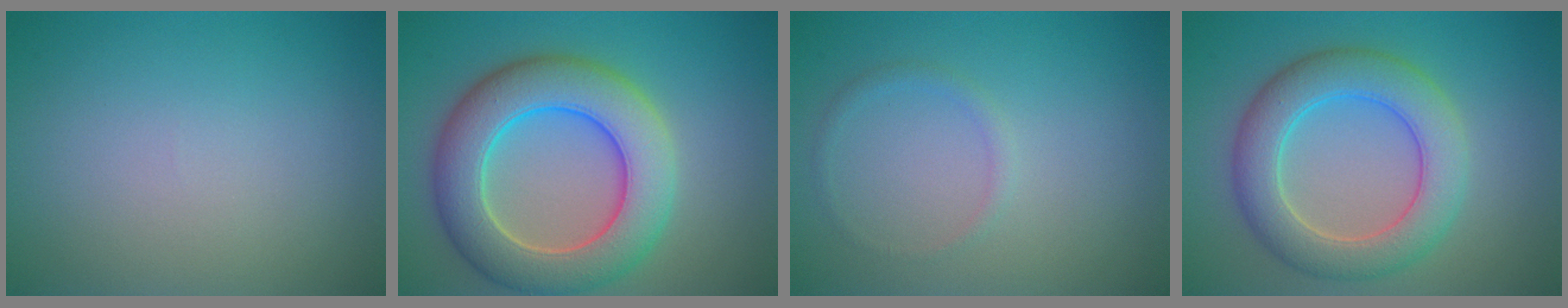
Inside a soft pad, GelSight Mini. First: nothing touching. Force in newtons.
{"total": 9.1, "press": 9.1, "slide": 0.6}
{"total": 0.9, "press": 0.9, "slide": 0.1}
{"total": 6.4, "press": 6.3, "slide": 0.2}